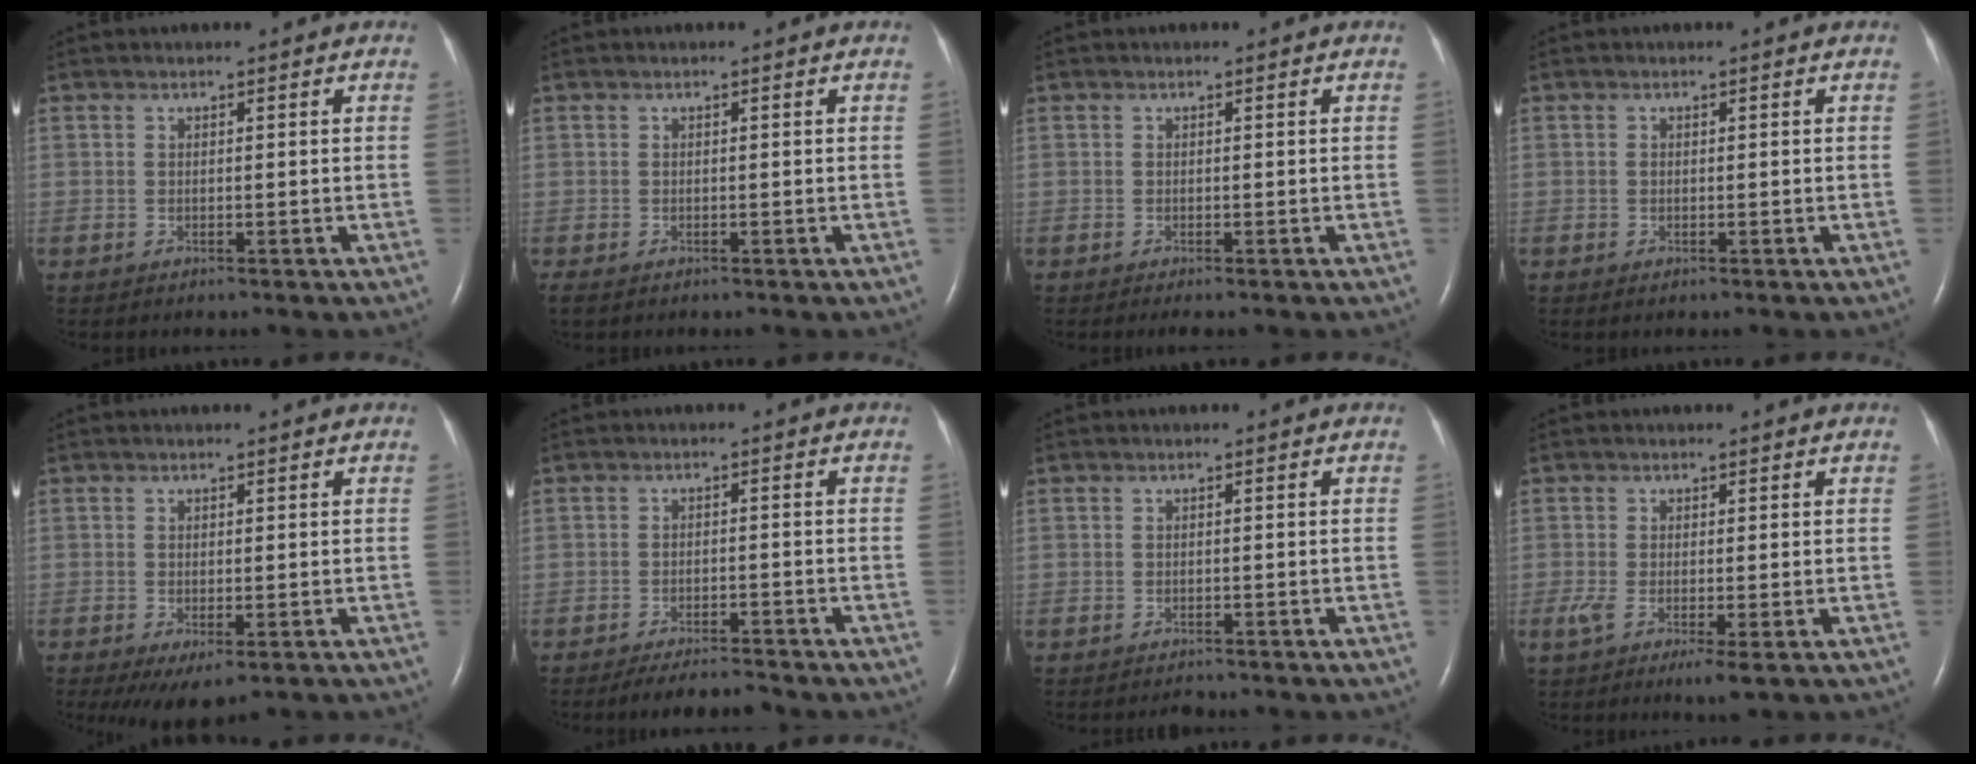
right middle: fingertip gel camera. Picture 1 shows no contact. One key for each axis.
{"total": 1.1, "fx": -0.8, "fy": 0.5, "fz": 0.6, "tx": -0.013, "ty": -0.003, "tz": -0.011}
{"total": 0.8, "fx": -0.6, "fy": 0.0, "fz": 0.5, "tx": -0.010, "ty": -0.003, "tz": -0.009}
{"total": 0.0}
{"total": 4.5, "fx": -2.2, "fy": 1.6, "fz": 3.6, "tx": -0.052, "ty": -0.013, "tz": -0.026}
{"total": 4.9, "fx": -4.7, "fy": 0.2, "fz": 1.4, "tx": -0.023, "ty": -0.015, "tz": -0.075}
{"total": 0.9, "fx": -0.9, "fy": 0.2, "fz": 0.0, "tx": -0.005, "ty": -0.003, "tz": -0.012}
{"total": 4.1, "fx": -1.4, "fy": 0.6, "fz": 3.8, "tx": -0.074, "ty": -0.014, "tz": -0.023}